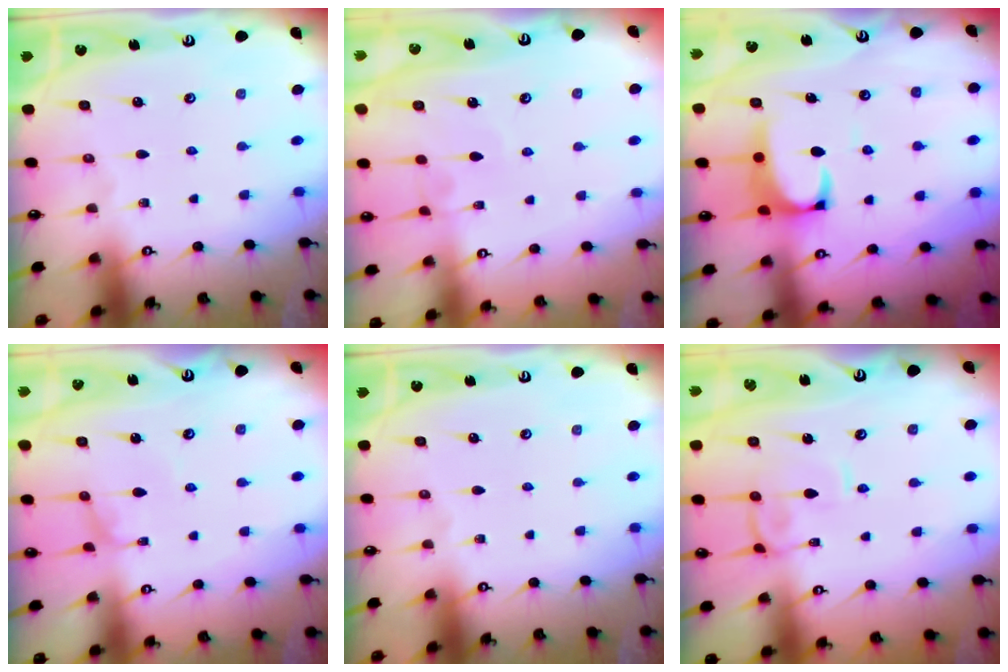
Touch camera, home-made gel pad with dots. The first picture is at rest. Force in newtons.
{"total": 3.5, "press": 3.5, "slide": 0.2}
{"total": 2.3, "press": 2.1, "slide": 1.0}
{"total": 0.7, "press": 0.5, "slide": 0.4}
{"total": 0.0}
{"total": 1.5, "press": 1.4, "slide": 0.5}